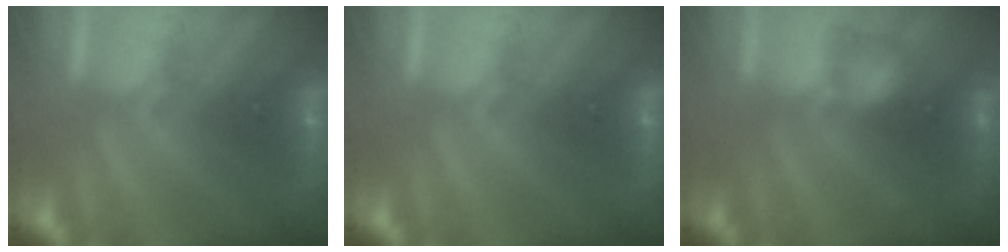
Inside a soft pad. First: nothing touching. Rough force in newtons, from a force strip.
{"total": 0.0}
{"total": 2.1}